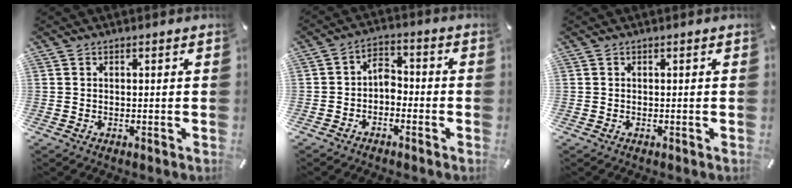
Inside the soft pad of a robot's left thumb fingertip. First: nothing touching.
{"total": 4.7, "force": [-2.0, 3.2, 2.9], "torque": [-0.057, 0.018, -0.040]}
{"total": 0.0}